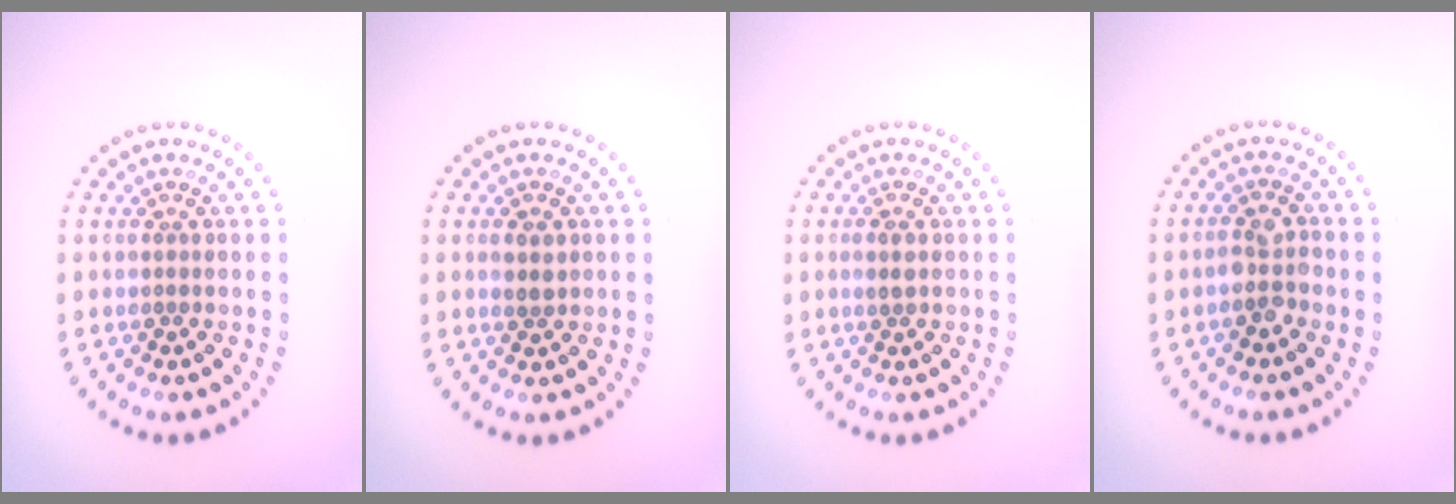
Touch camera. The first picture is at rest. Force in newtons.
{"total": 1.6, "press": 1.6, "slide": 0.3}
{"total": 1.2, "press": 1.1, "slide": 0.2}
{"total": 2.4, "press": 2.2, "slide": 0.9}